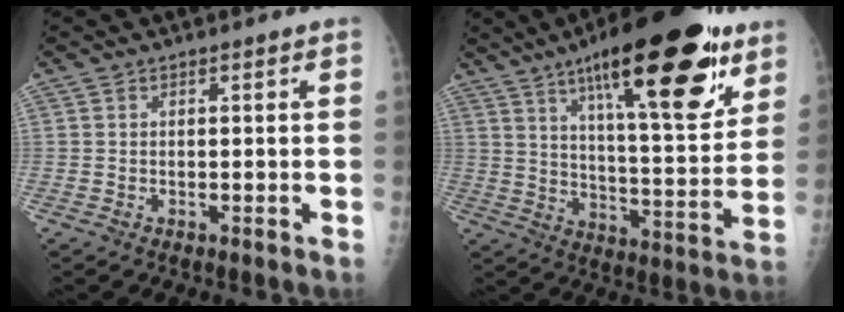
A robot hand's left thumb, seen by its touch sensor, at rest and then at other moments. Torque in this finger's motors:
{"motor_torque": [2.56, 1.85, 1.86, -0.91, 0.60]}